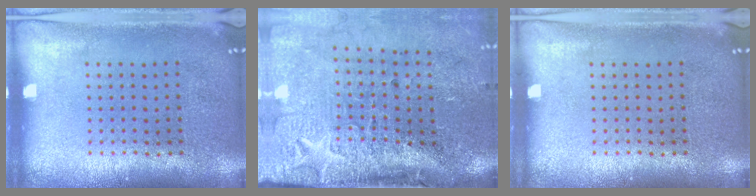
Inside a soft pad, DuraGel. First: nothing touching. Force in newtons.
{"total": 4.5, "press": 3.6, "slide": 2.8}
{"total": 0.0}